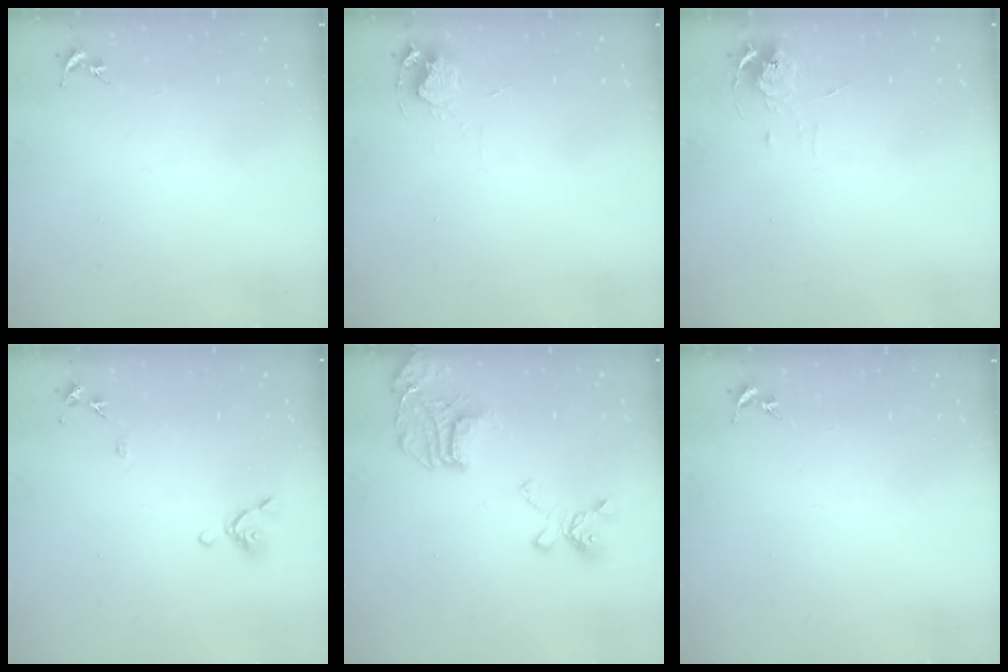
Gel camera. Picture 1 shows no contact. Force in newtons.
{"total": 5.8, "press": 5.8, "slide": 0.6}
{"total": 5.9, "press": 5.9, "slide": 0.5}
{"total": 9.1, "press": 9.0, "slide": 1.4}
{"total": 21.1, "press": 21.0, "slide": 2.5}
{"total": 0.0}